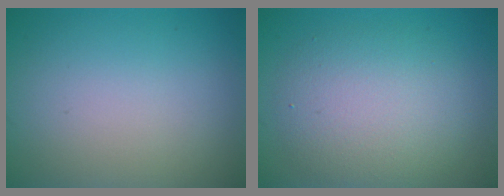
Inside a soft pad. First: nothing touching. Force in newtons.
{"total": 5.7, "press": 5.7, "slide": 0.4}